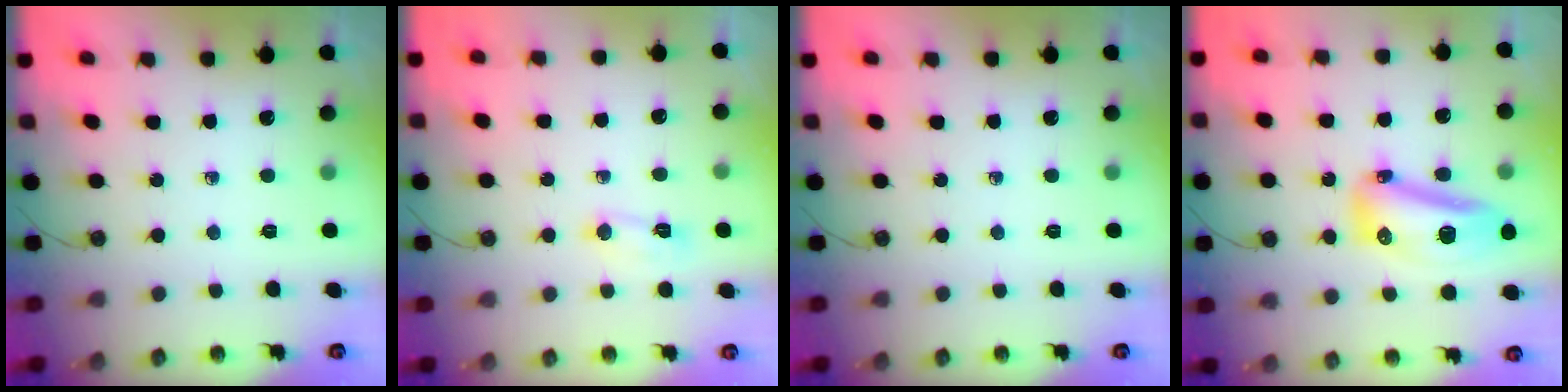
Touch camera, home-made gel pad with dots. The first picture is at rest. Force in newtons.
{"total": 3.9, "press": 3.8, "slide": 0.7}
{"total": 0.0}
{"total": 22.3, "press": 17.1, "slide": 14.3}